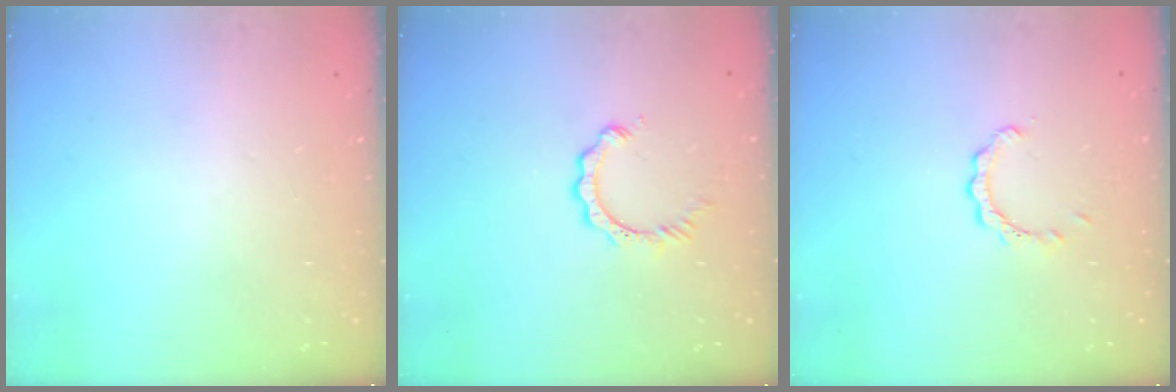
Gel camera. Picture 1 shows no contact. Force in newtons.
{"total": 2.9, "press": 2.9, "slide": 0.5}
{"total": 2.1, "press": 2.1, "slide": 0.1}